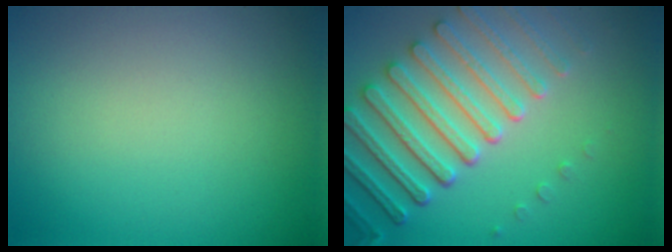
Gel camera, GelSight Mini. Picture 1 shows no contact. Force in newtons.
{"total": 6.7, "press": 5.6, "slide": 3.6}